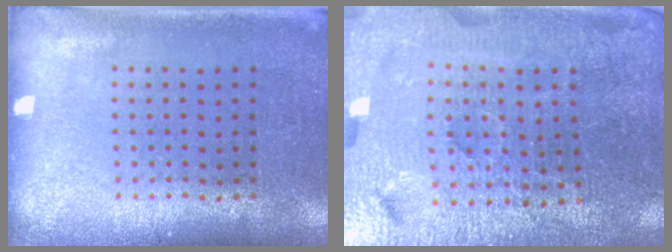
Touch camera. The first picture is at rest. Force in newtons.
{"total": 5.1, "press": 4.9, "slide": 1.5}